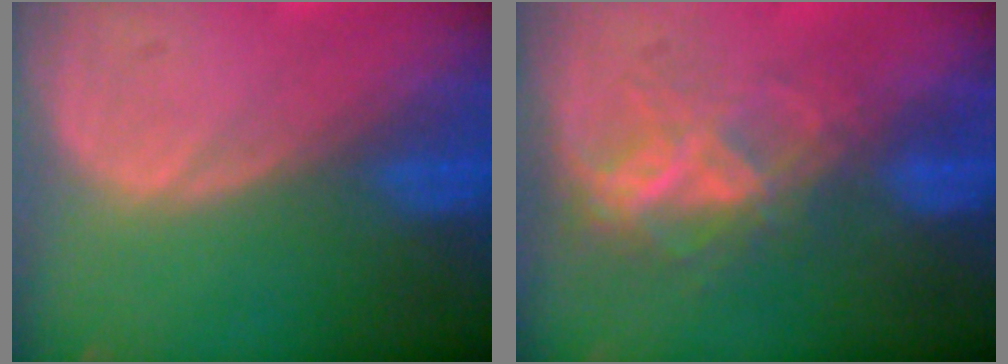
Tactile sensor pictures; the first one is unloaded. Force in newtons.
{"total": 7.1, "press": 6.0, "slide": 3.7}